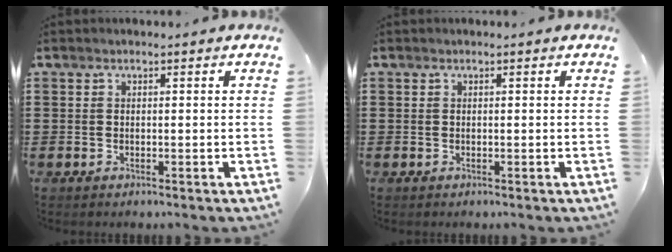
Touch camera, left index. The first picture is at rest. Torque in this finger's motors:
{"motor_torque": [0.00, 0.00, -0.01, 0.01]}